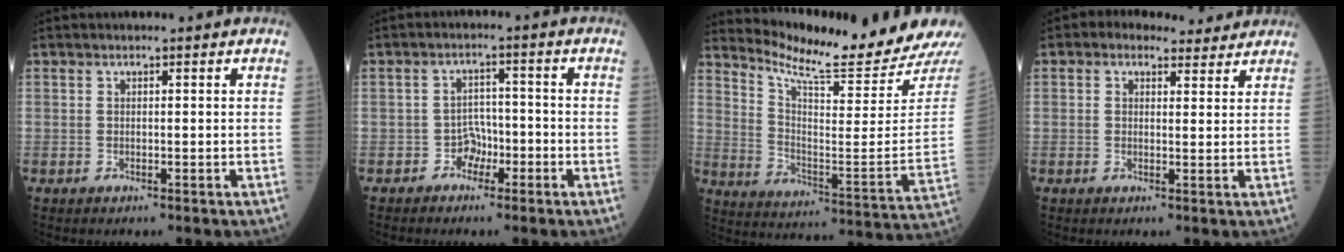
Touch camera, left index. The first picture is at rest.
{"total": 2.9, "force": [-1.7, 2.0, 1.0], "torque": [-0.012, 0.010, -0.033]}
{"total": 17.1, "force": [16.5, -2.1, 3.7], "torque": [-0.080, -0.113, 0.240]}
{"total": 4.6, "force": [3.7, 2.5, 1.1], "torque": [-0.018, 0.020, 0.049]}